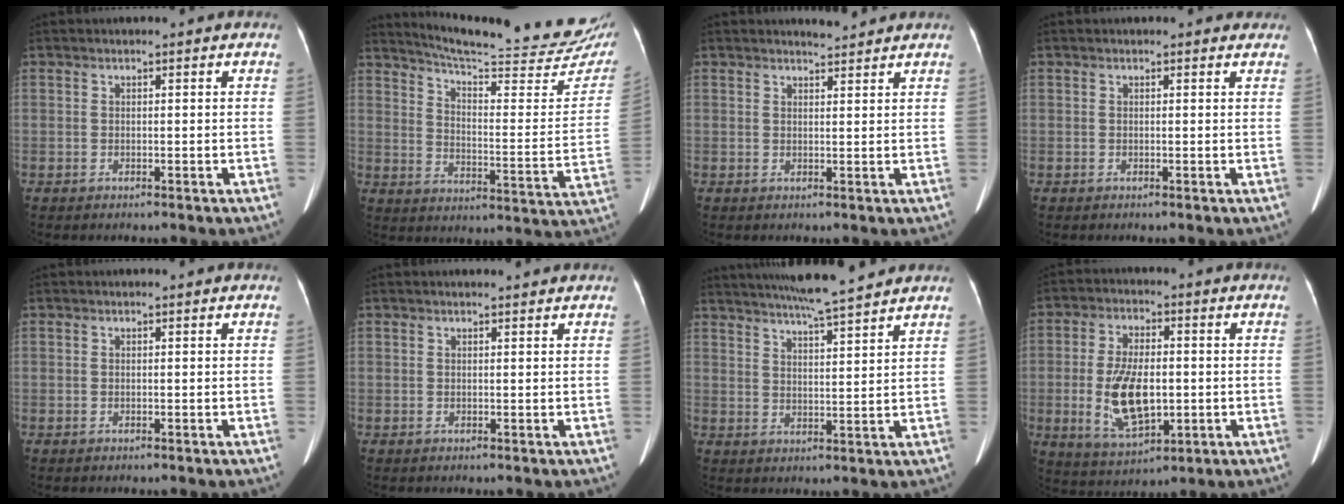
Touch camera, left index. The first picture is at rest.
{"total": 25.6, "force": [23.0, 2.3, 11.2], "torque": [-0.166, -0.076, 0.290]}
{"total": 2.3, "force": [2.3, 0.0, 0.3], "torque": [-0.009, 0.003, 0.037]}
{"total": 2.7, "force": [2.4, 0.9, 1.0], "torque": [-0.010, 0.009, 0.018]}
{"total": 0.0}
{"total": 2.9, "force": [2.7, 0.2, 1.0], "torque": [-0.013, 0.013, 0.033]}
{"total": 12.0, "force": [10.7, -0.5, 5.5], "torque": [-0.096, 0.012, 0.158]}
{"total": 10.7, "force": [-1.4, 4.8, 9.5], "torque": [-0.194, -0.003, -0.014]}